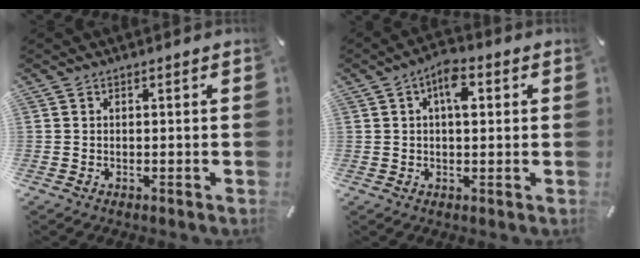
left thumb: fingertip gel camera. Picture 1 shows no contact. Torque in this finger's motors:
{"motor_torque": [-0.07, 0.68, 0.88, -0.30, 0.28]}